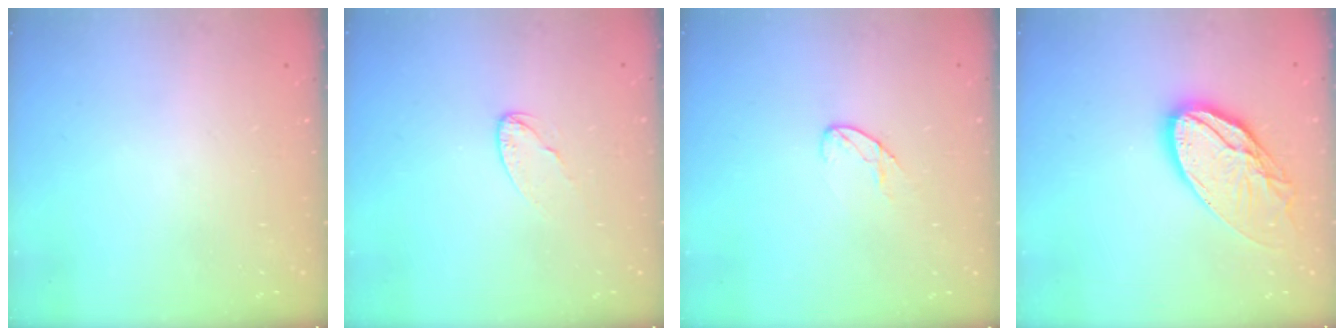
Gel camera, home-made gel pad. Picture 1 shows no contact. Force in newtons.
{"total": 4.1, "press": 4.1, "slide": 0.2}
{"total": 6.0, "press": 6.0, "slide": 0.4}
{"total": 16.9, "press": 16.8, "slide": 1.6}